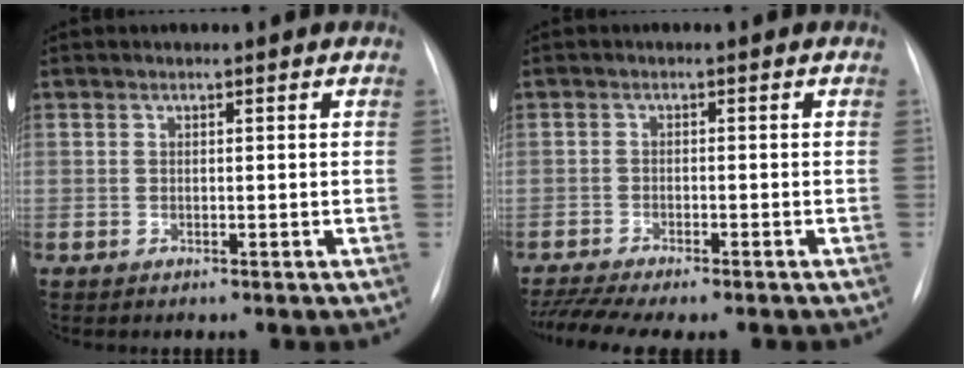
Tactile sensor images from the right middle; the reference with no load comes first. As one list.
[{"total": 8.8, "force": [-7.4, 1.3, 4.6], "torque": [-0.078, -0.003, -0.113]}]